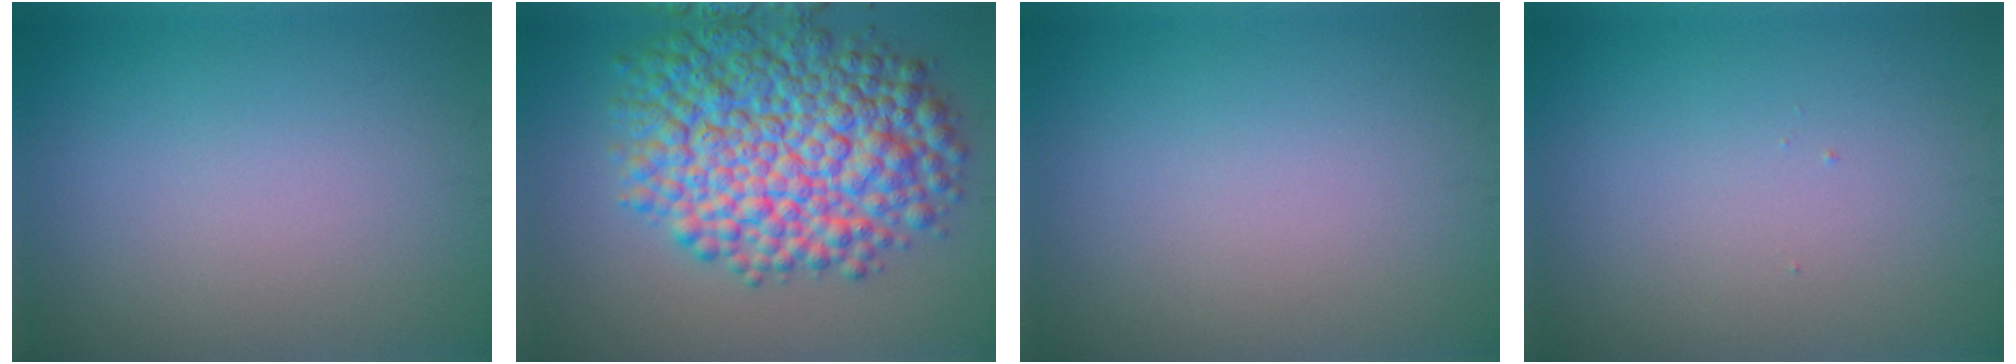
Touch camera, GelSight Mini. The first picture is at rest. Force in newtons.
{"total": 11.6, "press": 11.6, "slide": 0.1}
{"total": 0.0}
{"total": 0.0}